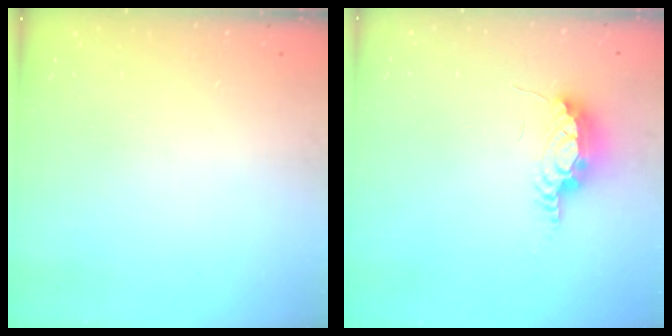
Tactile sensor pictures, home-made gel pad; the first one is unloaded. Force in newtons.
{"total": 7.6, "press": 7.3, "slide": 2.1}